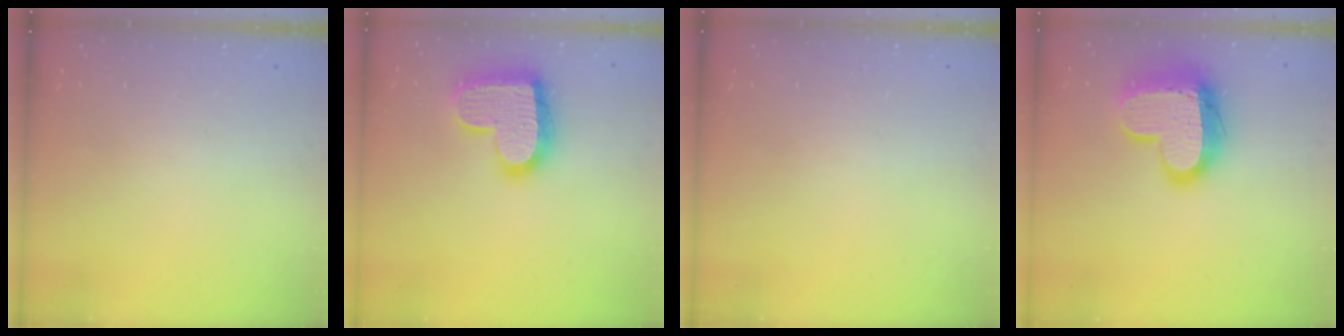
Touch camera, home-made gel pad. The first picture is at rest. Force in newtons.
{"total": 17.7, "press": 17.7, "slide": 1.2}
{"total": 0.0}
{"total": 17.4, "press": 17.3, "slide": 1.5}